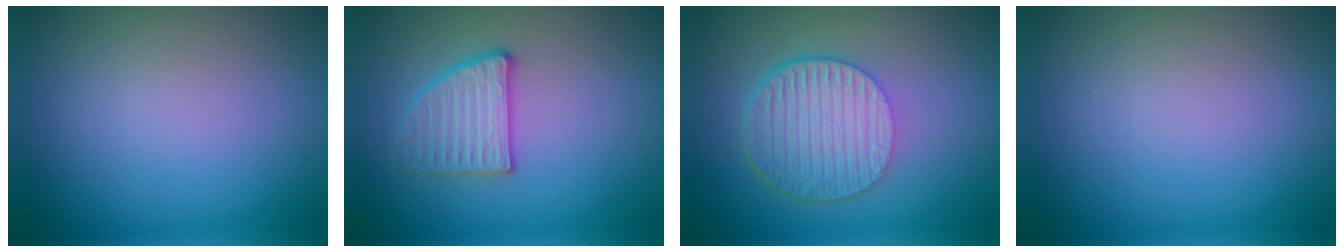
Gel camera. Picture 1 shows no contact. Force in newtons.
{"total": 2.8, "press": 2.7, "slide": 0.6}
{"total": 6.1, "press": 4.1, "slide": 4.5}
{"total": 0.0}